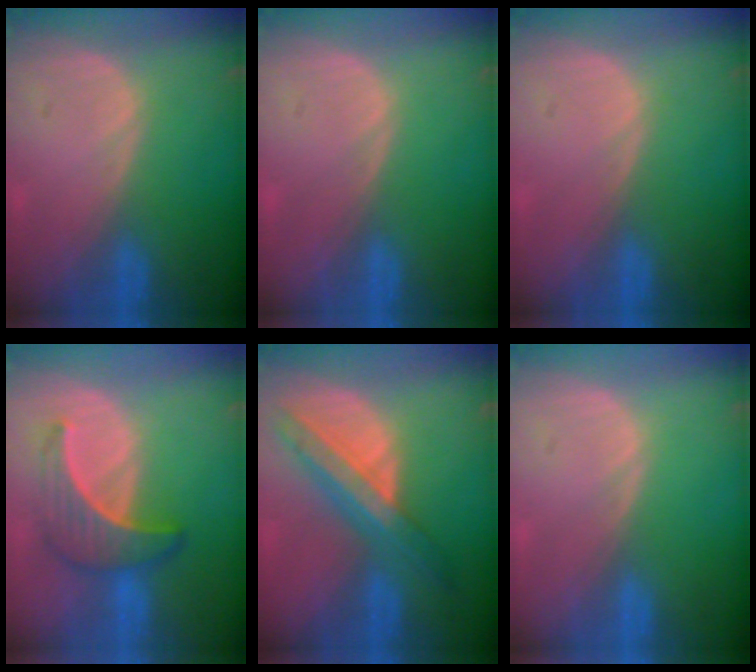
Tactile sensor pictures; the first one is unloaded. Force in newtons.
{"total": 0.0}
{"total": 0.0}
{"total": 6.6, "press": 6.3, "slide": 2.2}
{"total": 8.5, "press": 7.3, "slide": 4.4}
{"total": 0.0}